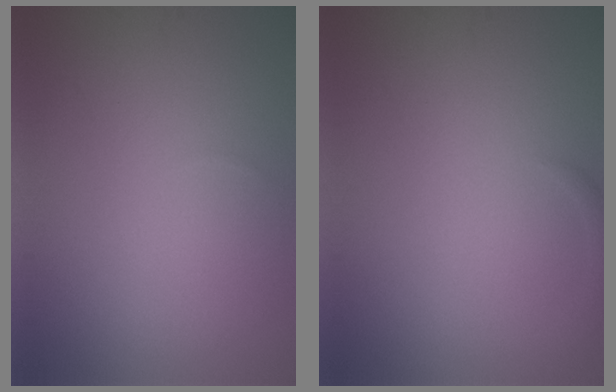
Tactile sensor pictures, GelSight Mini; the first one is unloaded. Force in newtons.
{"total": 1.0, "press": 1.0, "slide": 0.1}